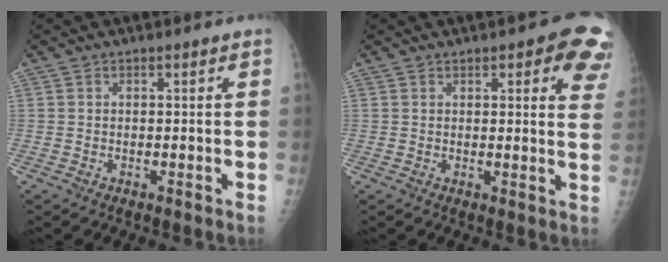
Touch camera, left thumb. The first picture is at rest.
{"total": 10.4, "force": [5.4, 3.3, 8.2], "torque": [-0.059, -0.018, 0.051]}